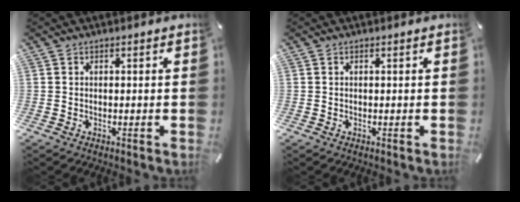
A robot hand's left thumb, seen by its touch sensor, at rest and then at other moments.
{"total": 0.0}